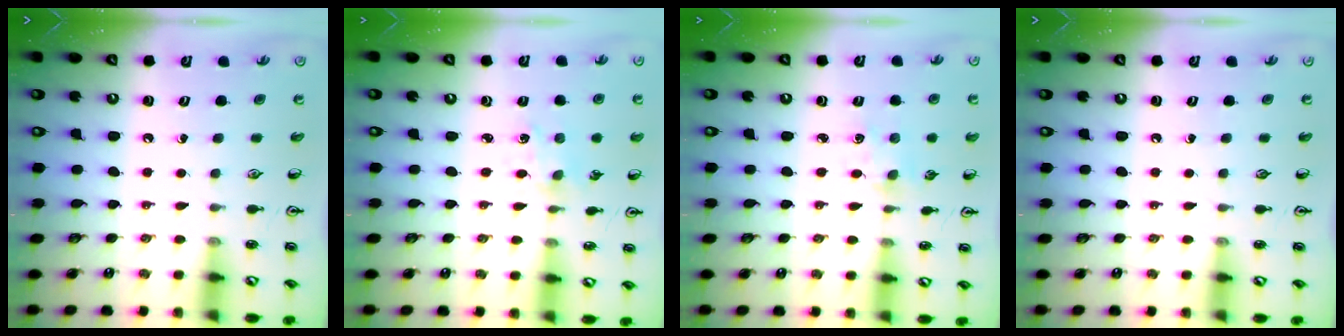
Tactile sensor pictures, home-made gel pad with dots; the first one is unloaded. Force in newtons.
{"total": 0.7, "press": 0.7, "slide": 0.2}
{"total": 3.0, "press": 3.0, "slide": 0.4}
{"total": 0.0}